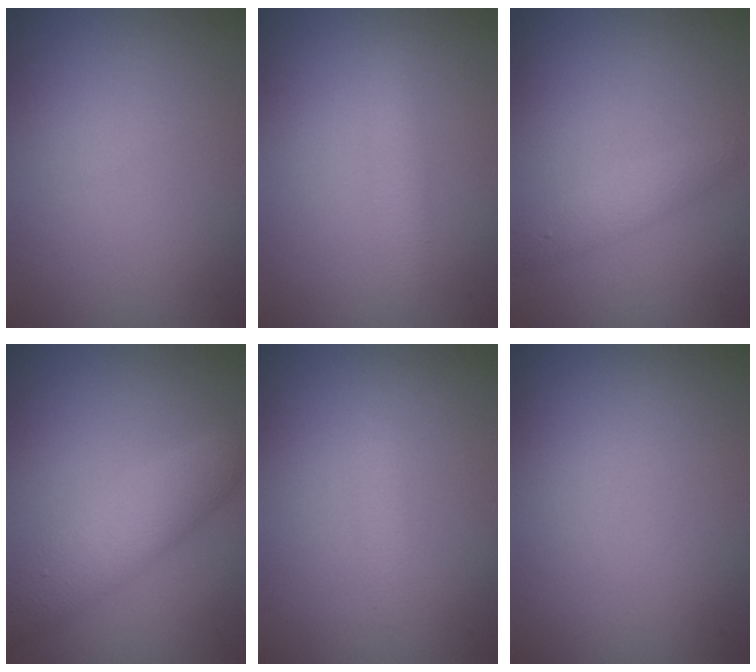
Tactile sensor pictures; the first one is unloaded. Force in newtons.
{"total": 1.6, "press": 1.6, "slide": 0.1}
{"total": 1.6, "press": 1.6, "slide": 0.1}
{"total": 4.2, "press": 4.2, "slide": 0.1}
{"total": 1.2, "press": 1.2, "slide": 0.1}
{"total": 0.0}